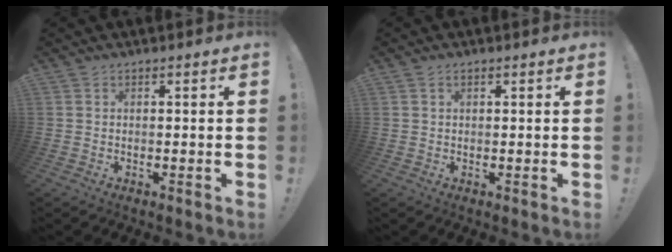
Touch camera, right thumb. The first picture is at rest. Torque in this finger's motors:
{"motor_torque": [-0.19, -0.26, 0.10, -0.07, 0.05]}